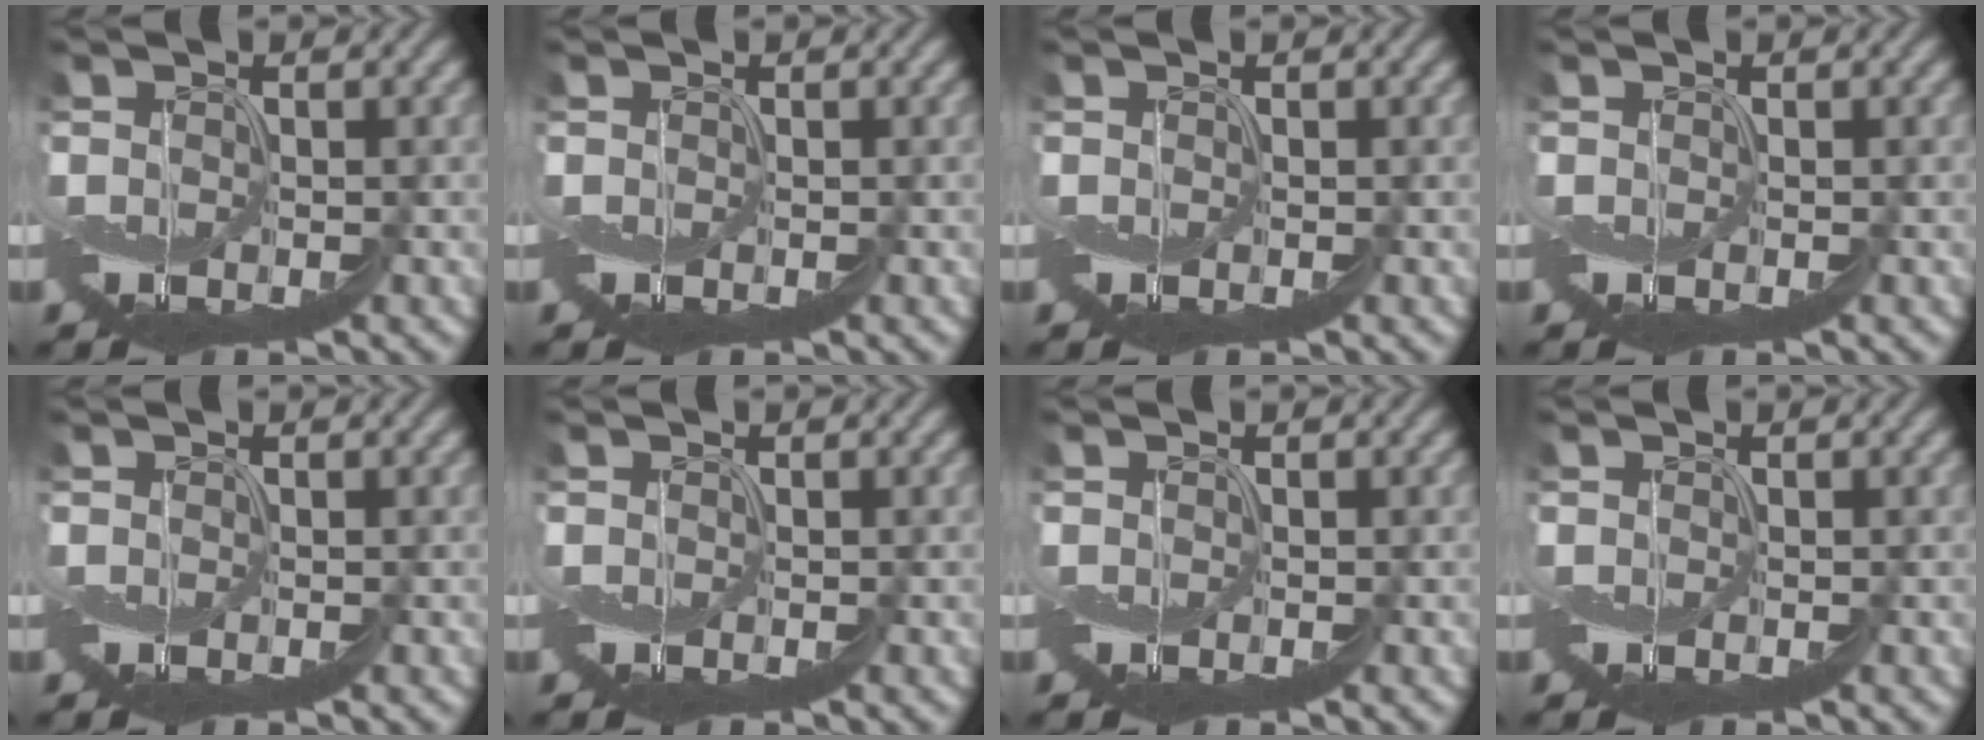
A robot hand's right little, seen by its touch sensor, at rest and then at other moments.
{"total": 0.0}
{"total": 0.0}
{"total": 0.0}
{"total": 0.0}
{"total": 0.0}
{"total": 0.0}
{"total": 0.0}